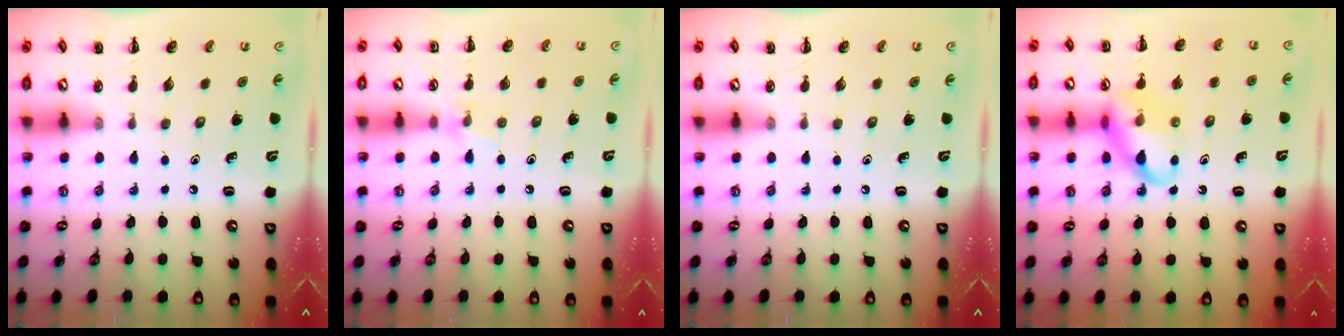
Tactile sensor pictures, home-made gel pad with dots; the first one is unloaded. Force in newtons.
{"total": 5.3, "press": 5.1, "slide": 1.4}
{"total": 0.0}
{"total": 13.4, "press": 13.2, "slide": 2.3}